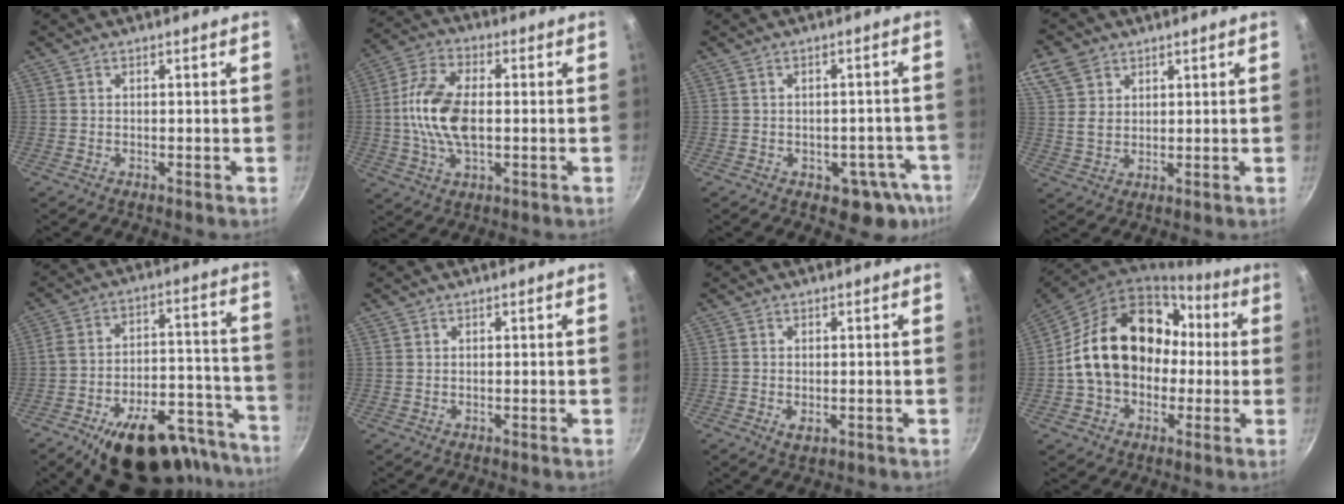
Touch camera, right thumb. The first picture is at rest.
{"total": 12.8, "force": [-0.3, 7.0, 10.7], "torque": [-0.204, 0.022, -0.016]}
{"total": 7.0, "force": [-3.4, 4.9, 3.6], "torque": [0.011, 0.044, -0.021]}
{"total": 9.2, "force": [5.0, 6.6, 4.0], "torque": [-0.064, -0.010, 0.097]}
{"total": 27.3, "force": [-18.2, 12.8, 15.8], "torque": [-0.169, 0.103, -0.249]}
{"total": 0.5, "force": [0.4, 0.4, 0.1], "torque": [0.001, -0.002, 0.005]}
{"total": 2.0, "force": [-0.3, 1.2, 1.5], "torque": [-0.026, -0.007, -0.003]}
{"total": 21.8, "force": [0.9, 16.6, 14.1], "torque": [-0.222, 0.062, 0.018]}